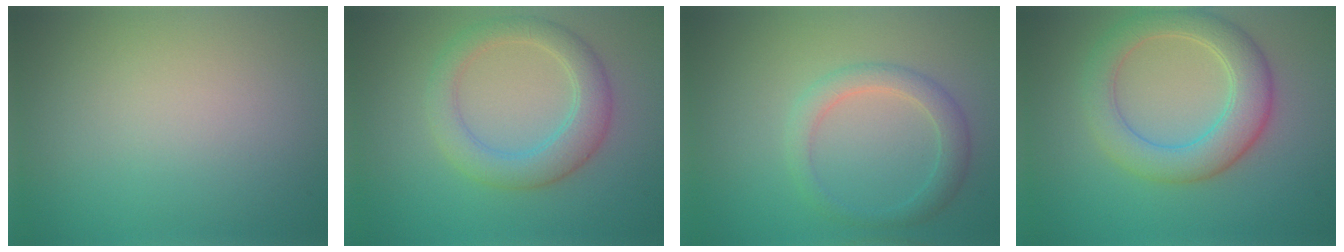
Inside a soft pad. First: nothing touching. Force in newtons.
{"total": 4.0, "press": 4.0, "slide": 0.1}
{"total": 2.5, "press": 2.5, "slide": 0.1}
{"total": 5.3, "press": 5.3, "slide": 0.3}